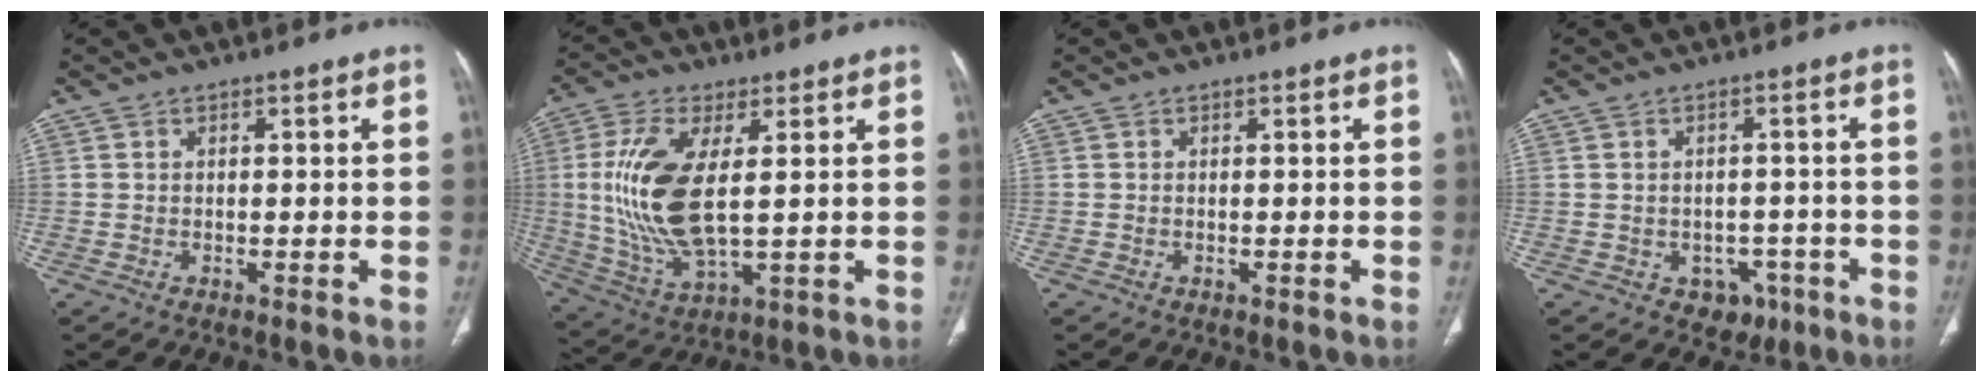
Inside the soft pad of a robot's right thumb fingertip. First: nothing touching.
{"total": 15.3, "force": [1.8, 6.2, 13.8], "torque": [-0.306, -0.017, 0.045]}
{"total": 0.0}
{"total": 5.4, "force": [-2.5, 4.3, 2.2], "torque": [-0.006, 0.019, -0.022]}